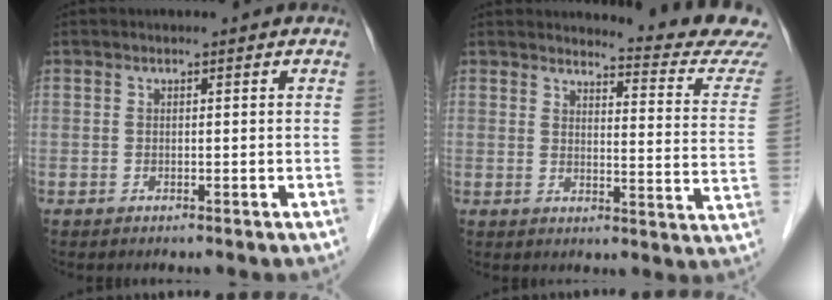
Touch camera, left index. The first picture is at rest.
{"total": 13.1, "force": [13.0, -1.3, 1.6], "torque": [-0.015, -0.116, 0.132]}